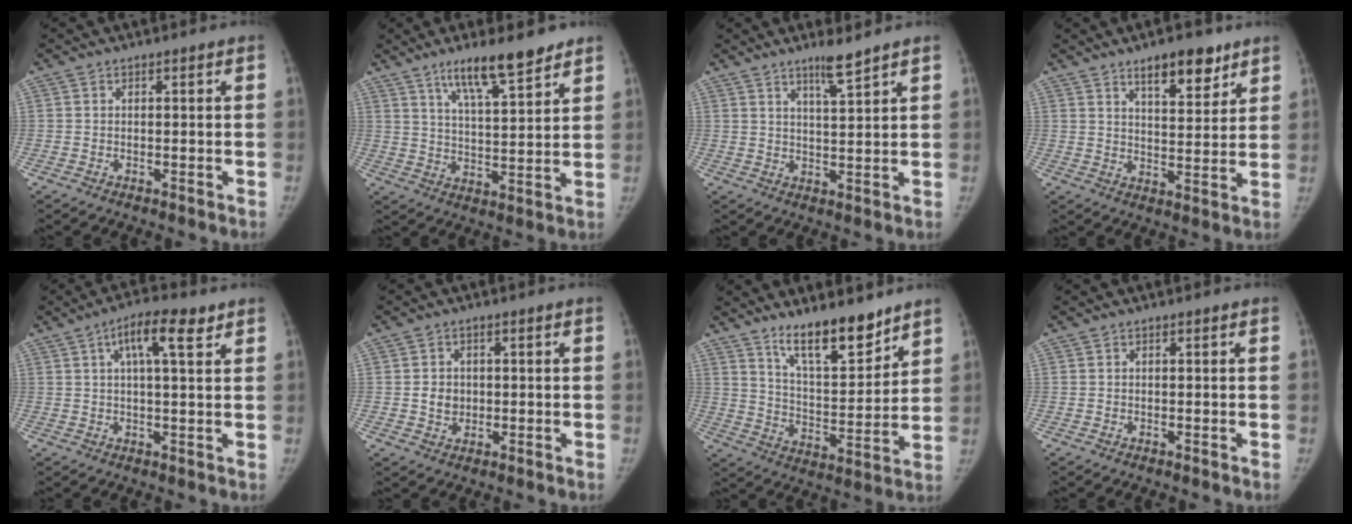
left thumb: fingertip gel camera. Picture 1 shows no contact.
{"total": 11.9, "force": [8.4, 2.6, 8.0], "torque": [-0.113, -0.048, 0.143]}
{"total": 4.8, "force": [3.8, 0.1, 3.0], "torque": [-0.046, -0.033, 0.065]}
{"total": 9.4, "force": [6.3, 3.6, 5.9], "torque": [-0.064, -0.040, 0.099]}
{"total": 8.1, "force": [3.8, 2.4, 6.7], "torque": [-0.103, 0.002, 0.058]}
{"total": 3.7, "force": [0.0, 3.2, 1.7], "torque": [-0.012, 0.003, 0.004]}
{"total": 13.2, "force": [10.3, 3.8, 7.4], "torque": [-0.092, -0.082, 0.180]}
{"total": 0.0}